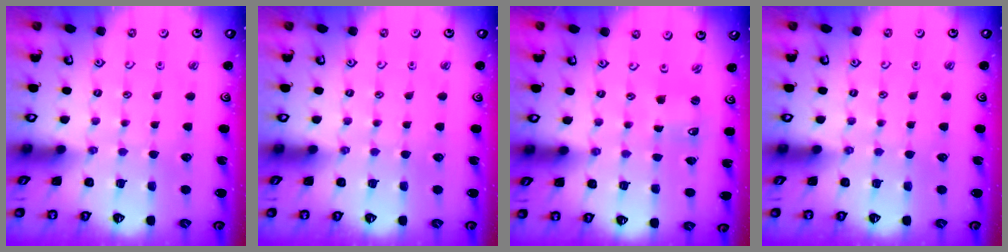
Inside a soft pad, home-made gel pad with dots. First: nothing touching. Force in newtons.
{"total": 0.0}
{"total": 1.2, "press": 1.2, "slide": 0.1}
{"total": 0.0}